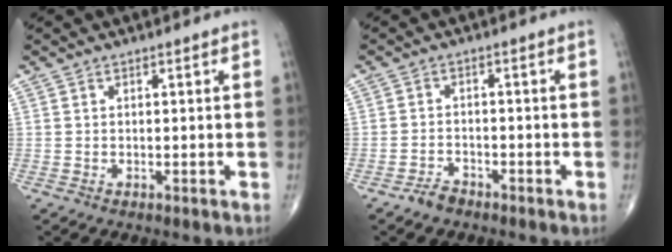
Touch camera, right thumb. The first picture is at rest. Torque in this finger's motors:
{"motor_torque": [0.53, 0.38, -0.06, -0.11, 0.00]}